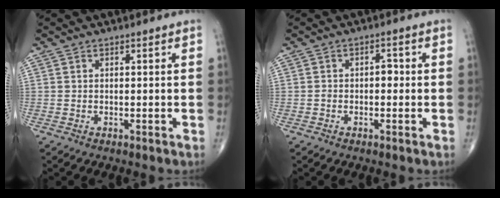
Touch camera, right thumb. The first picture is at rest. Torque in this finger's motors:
{"motor_torque": [0.01, 0.18, 0.53, -0.06, -0.02]}